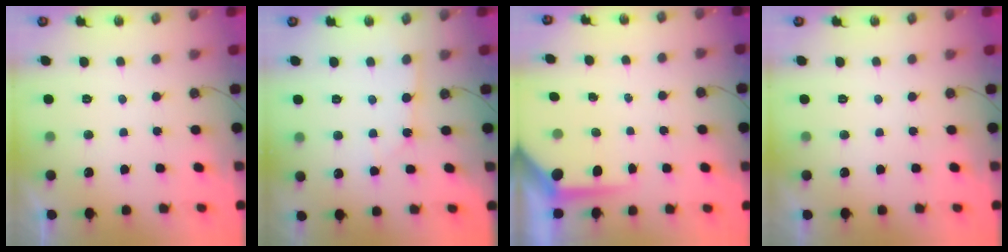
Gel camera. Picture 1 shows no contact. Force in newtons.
{"total": 3.2, "press": 3.2, "slide": 0.3}
{"total": 5.6, "press": 5.6, "slide": 0.5}
{"total": 0.0}